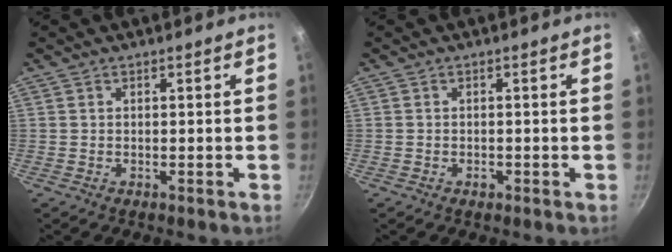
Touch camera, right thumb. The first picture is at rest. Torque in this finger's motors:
{"motor_torque": [0.57, 0.41, 0.49, -0.16, 0.00]}